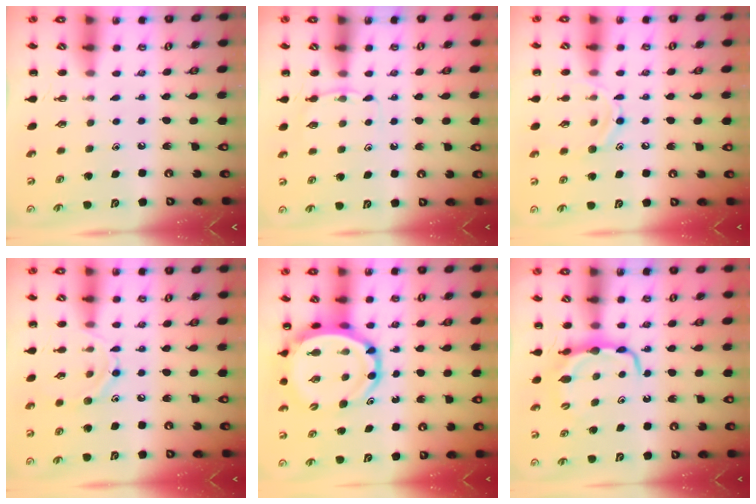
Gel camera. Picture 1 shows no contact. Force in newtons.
{"total": 5.3, "press": 5.0, "slide": 1.5}
{"total": 9.0, "press": 8.9, "slide": 1.2}
{"total": 8.2, "press": 8.2, "slide": 0.8}
{"total": 9.6, "press": 9.2, "slide": 2.9}
{"total": 6.5, "press": 6.5, "slide": 0.3}